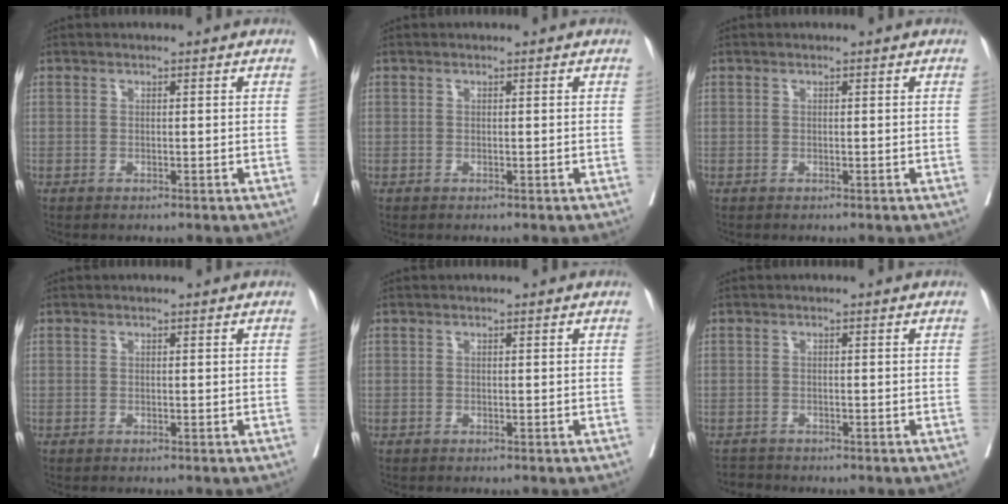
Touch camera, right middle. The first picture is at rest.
{"total": 0.0}
{"total": 0.0}
{"total": 0.0}
{"total": 0.0}
{"total": 1.6, "force": [-1.5, 0.2, -0.4], "torque": [0.007, -0.007, -0.027]}